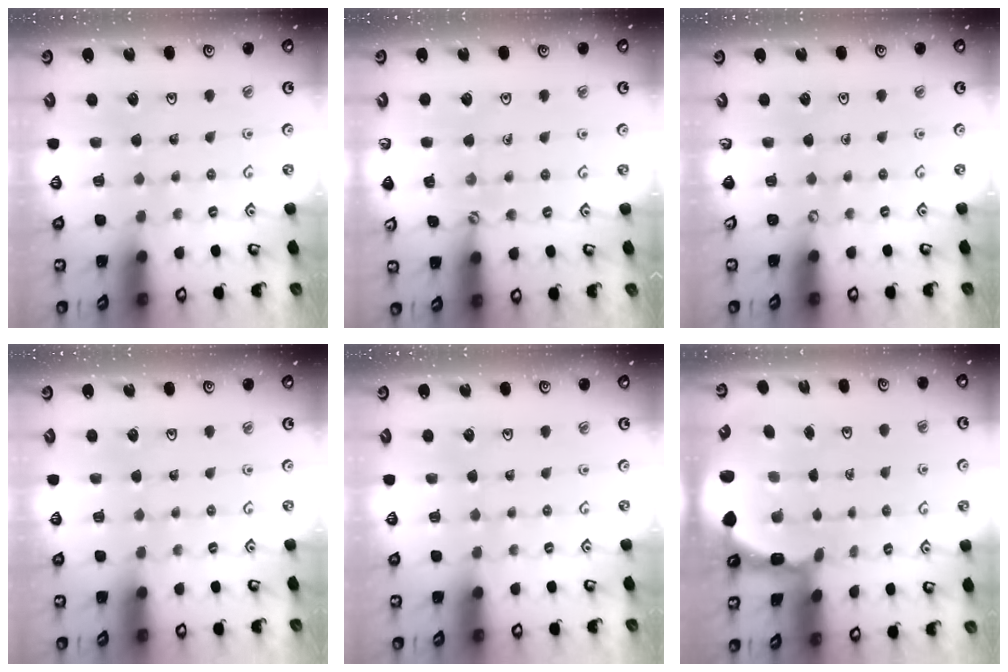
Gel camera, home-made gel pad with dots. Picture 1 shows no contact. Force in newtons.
{"total": 2.7, "press": 2.7, "slide": 0.4}
{"total": 0.0}
{"total": 0.0}
{"total": 0.0}
{"total": 2.5, "press": 2.4, "slide": 0.9}